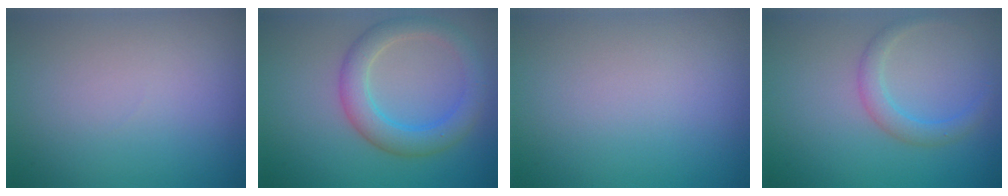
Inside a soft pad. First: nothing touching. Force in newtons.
{"total": 4.3, "press": 4.2, "slide": 0.2}
{"total": 0.0}
{"total": 2.1, "press": 2.1, "slide": 0.0}